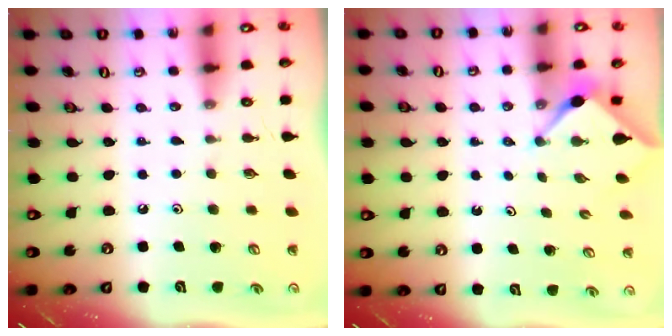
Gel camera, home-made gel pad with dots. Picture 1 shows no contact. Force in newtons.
{"total": 3.1, "press": 3.1, "slide": 0.2}